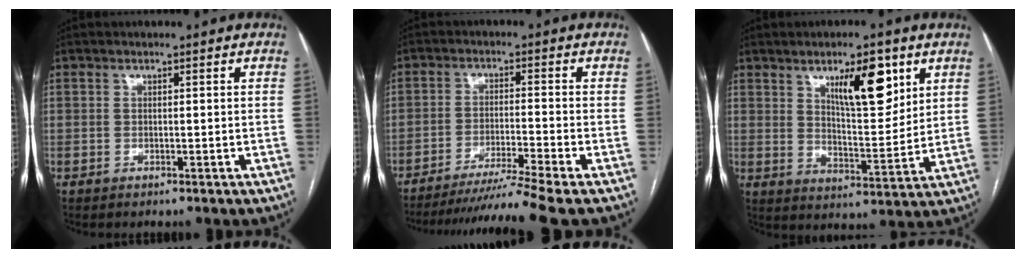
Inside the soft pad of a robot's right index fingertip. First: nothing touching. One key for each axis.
{"total": 10.3, "fx": -8.7, "fy": -3.3, "fz": 4.6, "tx": -0.063, "ty": -0.027, "tz": -0.143}
{"total": 10.7, "fx": 5.6, "fy": 3.0, "fz": 8.6, "tx": -0.138, "ty": -0.004, "tz": 0.095}